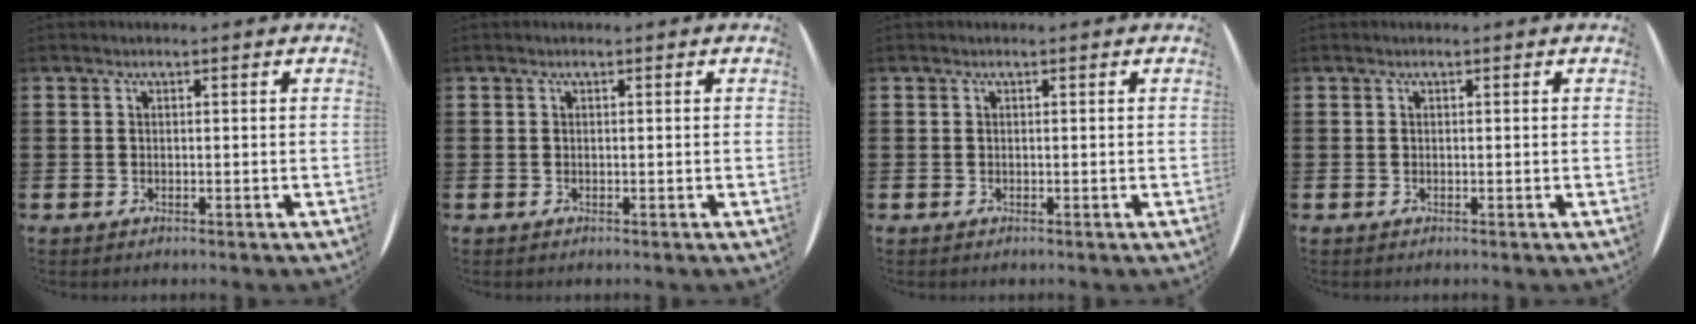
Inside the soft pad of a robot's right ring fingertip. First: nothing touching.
{"total": 0.0}
{"total": 0.0}
{"total": 0.0}